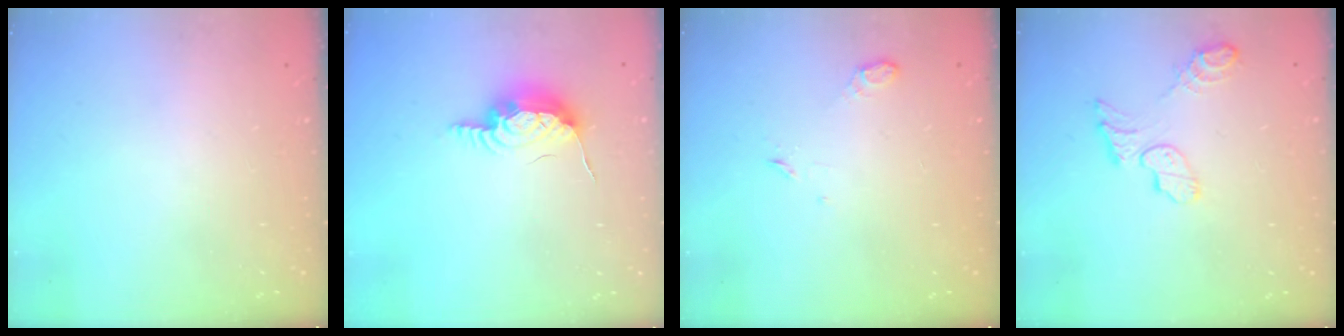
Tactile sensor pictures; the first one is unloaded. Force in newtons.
{"total": 11.5, "press": 11.0, "slide": 3.3}
{"total": 4.0, "press": 4.0, "slide": 0.6}
{"total": 8.2, "press": 8.2, "slide": 0.3}